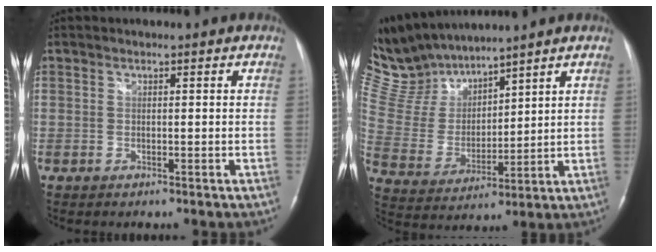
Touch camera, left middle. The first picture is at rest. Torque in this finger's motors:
{"motor_torque": [0.45, -1.48, -0.10, -0.07]}